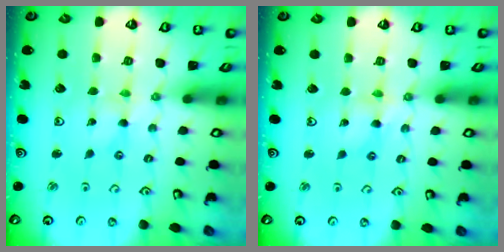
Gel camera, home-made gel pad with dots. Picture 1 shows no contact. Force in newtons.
{"total": 2.7, "press": 2.7, "slide": 0.2}